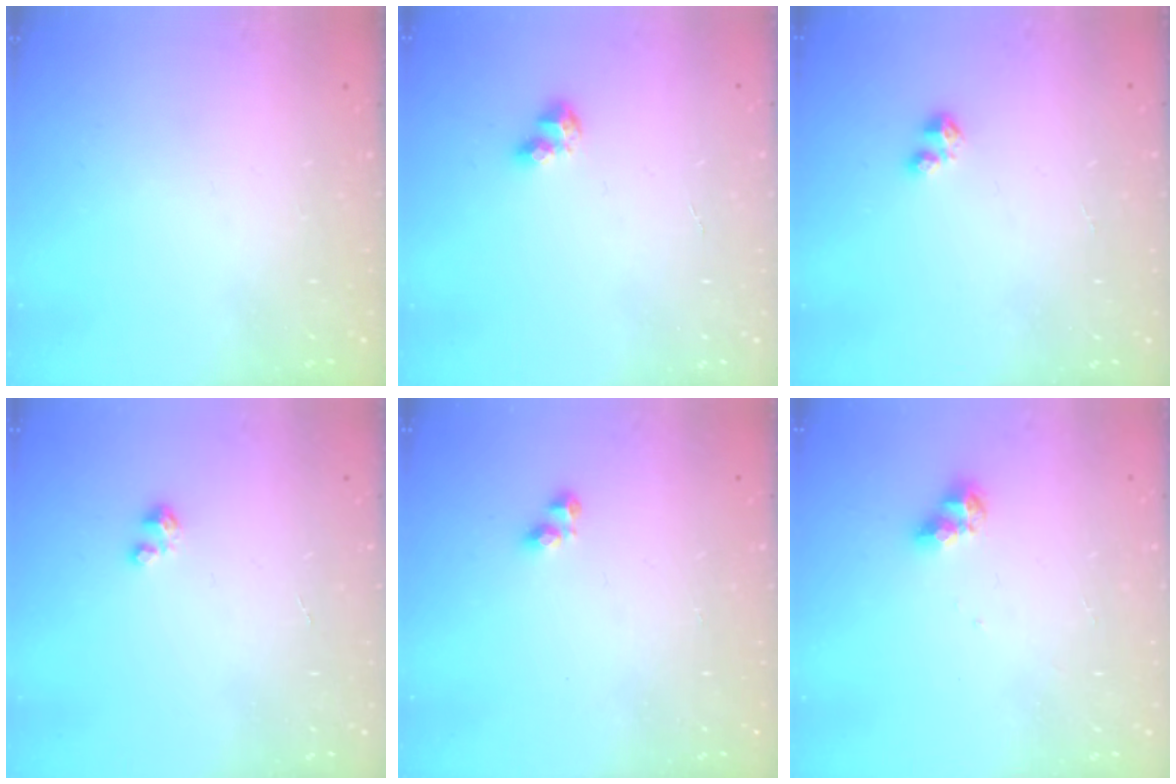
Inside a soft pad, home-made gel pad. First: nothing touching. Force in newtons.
{"total": 5.6, "press": 5.6, "slide": 0.4}
{"total": 2.7, "press": 2.7, "slide": 0.4}
{"total": 1.6, "press": 1.6, "slide": 0.2}
{"total": 2.8, "press": 2.8, "slide": 0.3}
{"total": 8.1, "press": 8.1, "slide": 1.0}